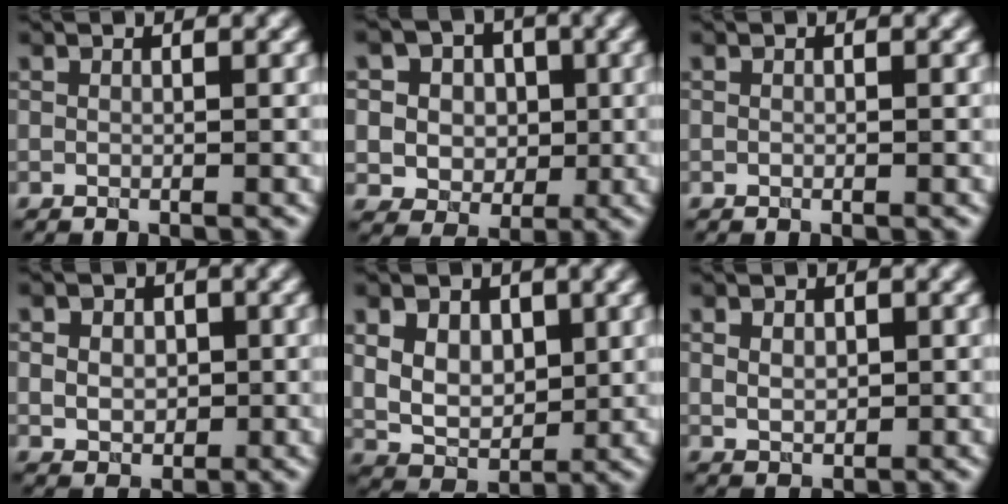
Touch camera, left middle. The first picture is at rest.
{"total": 7.3, "force": [2.1, 6.5, 2.7], "torque": [-0.056, 0.018, 0.032]}
{"total": 0.0}
{"total": 4.5, "force": [1.0, 3.6, 2.5], "torque": [-0.034, 0.020, -0.003]}
{"total": 5.9, "force": [1.6, 4.3, 3.8], "torque": [-0.067, 0.009, 0.022]}
{"total": 2.0, "force": [0.4, 1.5, 1.3], "torque": [-0.020, 0.001, 0.007]}